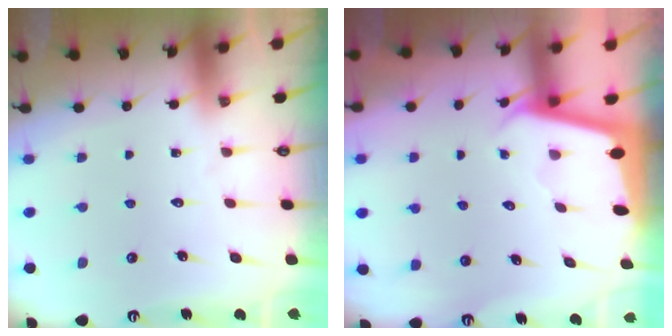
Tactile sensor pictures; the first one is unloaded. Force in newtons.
{"total": 2.0, "press": 2.0, "slide": 0.1}